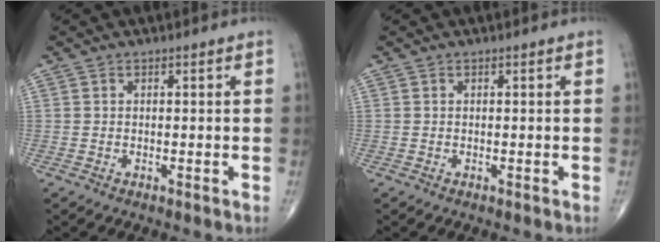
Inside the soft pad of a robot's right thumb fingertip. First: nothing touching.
{"total": 0.0}